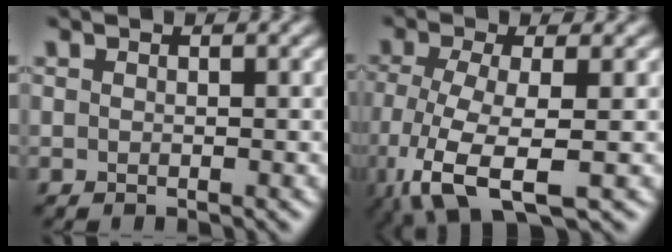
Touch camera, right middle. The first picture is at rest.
{"total": 7.5, "force": [-2.9, 2.5, 6.4], "torque": [-0.149, -0.018, -0.056]}